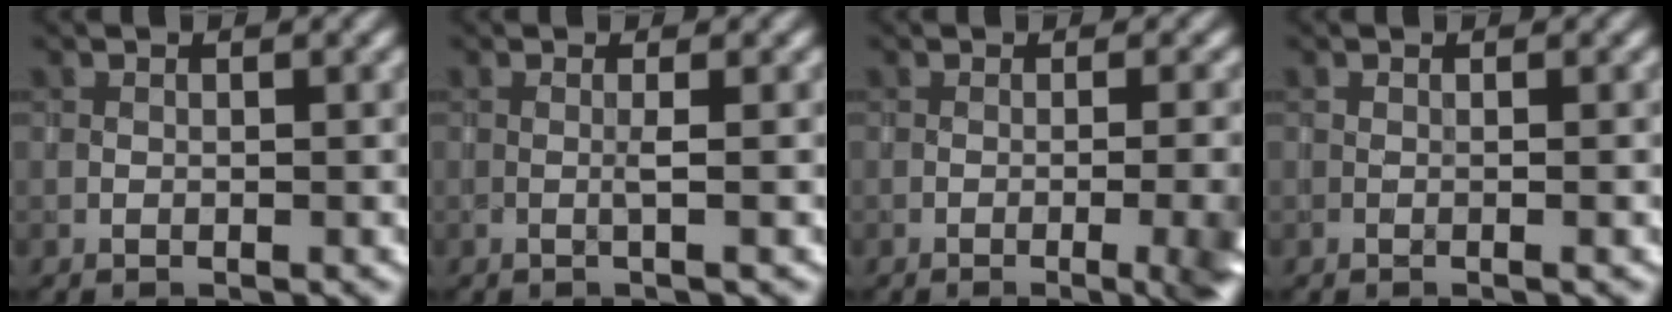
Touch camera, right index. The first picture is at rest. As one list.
[{"total": 1.1, "force": [-0.1, 0.0, 1.1], "torque": [-0.021, -0.003, -0.007]}, {"total": 8.0, "force": [-2.2, 3.3, 7.0], "torque": [-0.050, 0.000, -0.016]}, {"total": 0.0}]